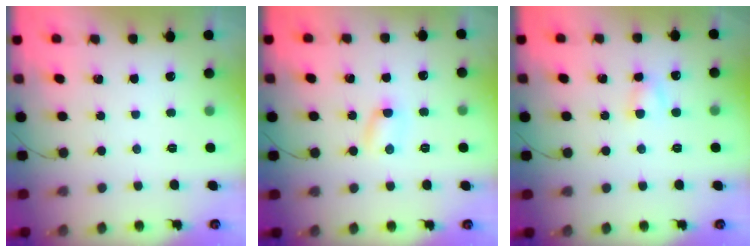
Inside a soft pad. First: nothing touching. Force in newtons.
{"total": 2.6, "press": 2.5, "slide": 0.9}
{"total": 3.5, "press": 3.3, "slide": 1.0}